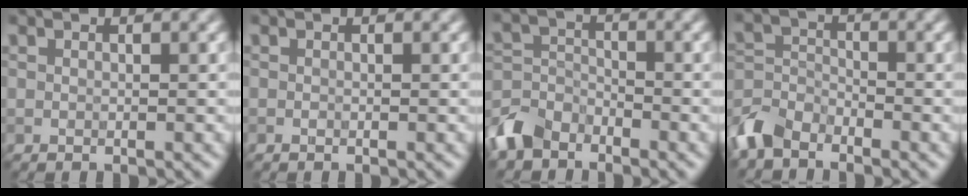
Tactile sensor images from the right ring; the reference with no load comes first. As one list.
[{"total": 0.0}, {"total": 4.6, "force": [-3.6, 2.6, 1.4], "torque": [-0.032, -0.001, -0.082]}, {"total": 4.4, "force": [-3.5, 2.1, 1.5], "torque": [-0.034, -0.002, -0.084]}]